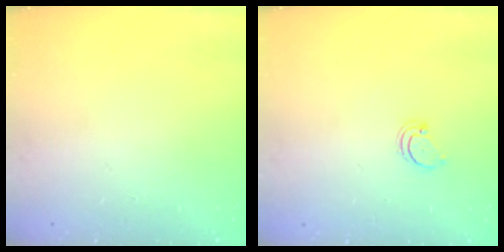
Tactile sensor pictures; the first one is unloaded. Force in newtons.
{"total": 1.9, "press": 1.9, "slide": 0.2}